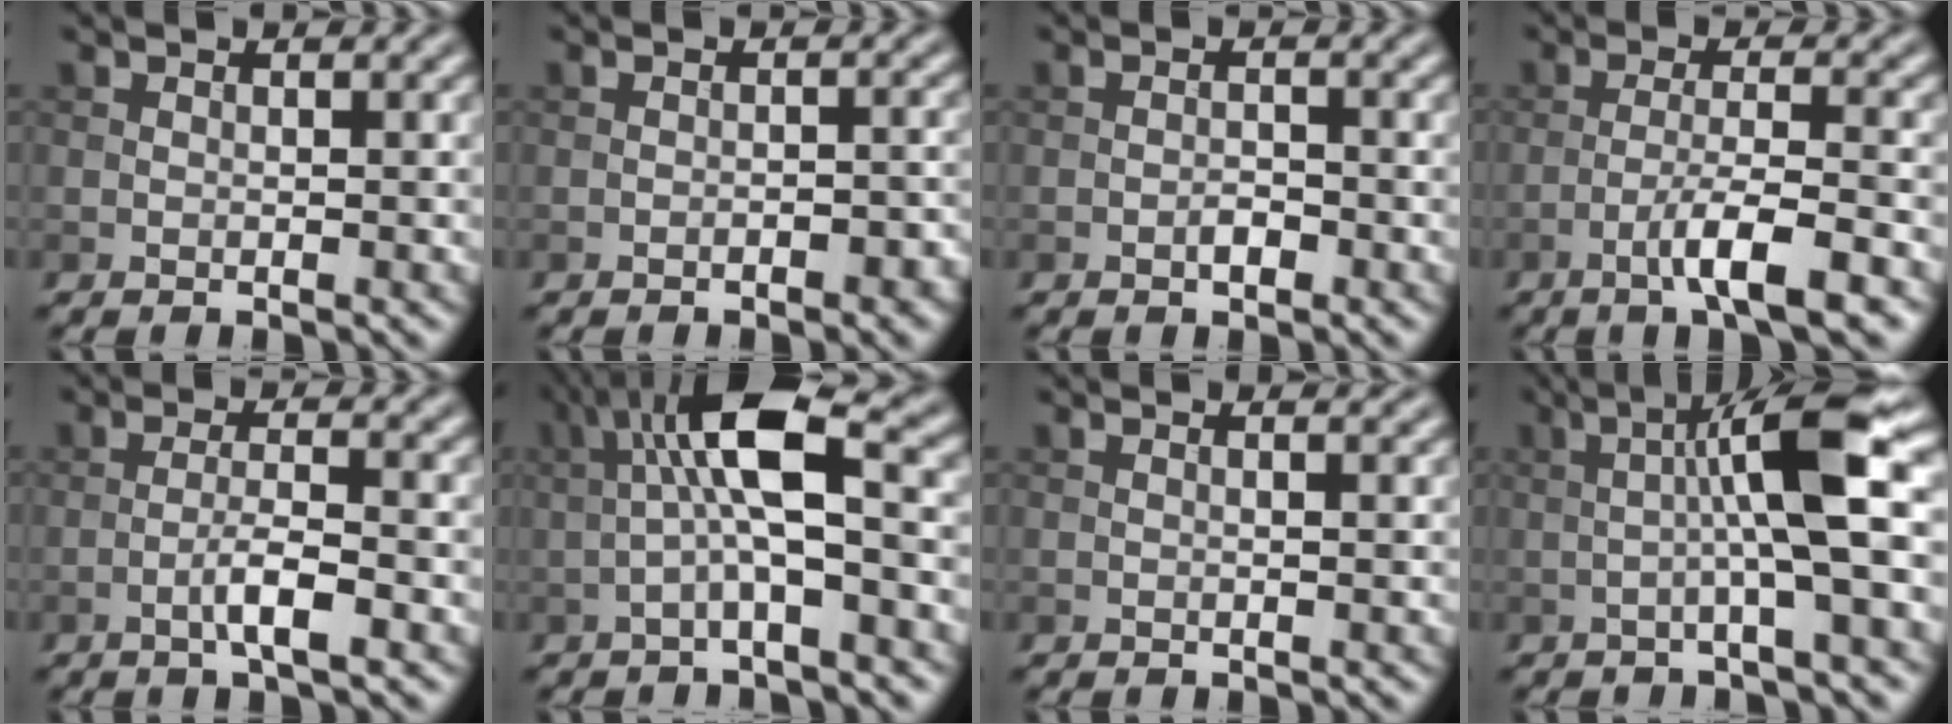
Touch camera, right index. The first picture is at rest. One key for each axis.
{"total": 2.4, "fx": -1.2, "fy": 0.8, "fz": 1.9, "tx": -0.032, "ty": 0.003, "tz": -0.017}
{"total": 1.3, "fx": -0.6, "fy": 0.5, "fz": 1.0, "tx": -0.018, "ty": 0.002, "tz": -0.013}
{"total": 5.1, "fx": -2.7, "fy": 0.6, "fz": 4.3, "tx": -0.073, "ty": 0.005, "tz": -0.050}
{"total": 3.1, "fx": -1.4, "fy": 0.4, "fz": 2.8, "tx": -0.051, "ty": 0.008, "tz": -0.030}
{"total": 7.3, "fx": 0.0, "fy": 1.6, "fz": 7.1, "tx": -0.129, "ty": 0.028, "tz": -0.013}
{"total": 1.6, "fx": 0.9, "fy": 0.7, "fz": 1.1, "tx": -0.010, "ty": 0.003, "tz": -0.006}
{"total": 7.7, "fx": 0.3, "fy": 0.9, "fz": 7.6, "tx": -0.121, "ty": 0.017, "tz": -0.001}